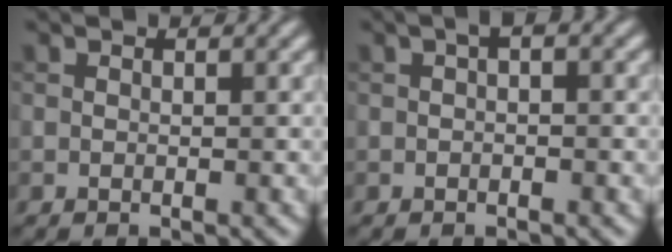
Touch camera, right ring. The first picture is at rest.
{"total": 0.9, "force": [0.1, 0.3, 0.8], "torque": [-0.013, 0.004, 0.002]}